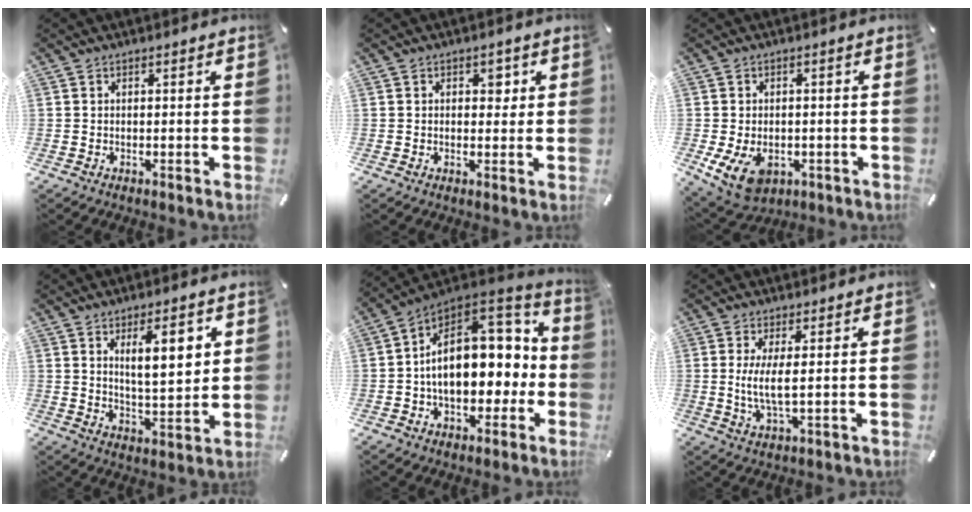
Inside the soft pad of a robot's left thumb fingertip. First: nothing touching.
{"total": 3.0, "force": [0.8, 2.1, 1.9], "torque": [-0.009, -0.004, 0.003]}
{"total": 7.6, "force": [-2.4, 5.5, 4.6], "torque": [-0.096, 0.009, -0.042]}
{"total": 11.0, "force": [4.7, 4.1, 9.0], "torque": [-0.136, -0.015, 0.072]}
{"total": 20.2, "force": [0.7, 13.7, 14.8], "torque": [-0.205, -0.007, 0.020]}
{"total": 6.4, "force": [0.5, 1.4, 6.2], "torque": [-0.129, -0.009, 0.006]}